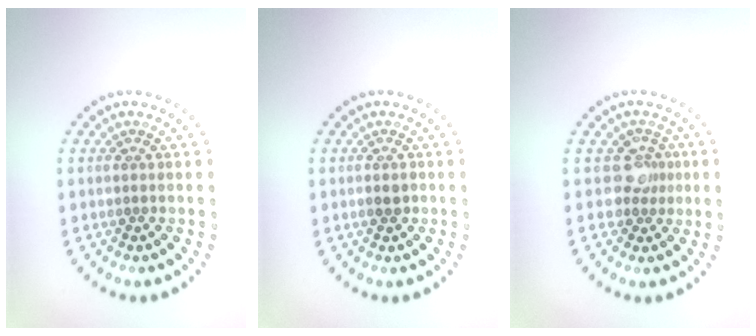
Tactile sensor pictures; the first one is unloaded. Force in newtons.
{"total": 1.1, "press": 1.1, "slide": 0.2}
{"total": 2.2, "press": 1.6, "slide": 1.4}